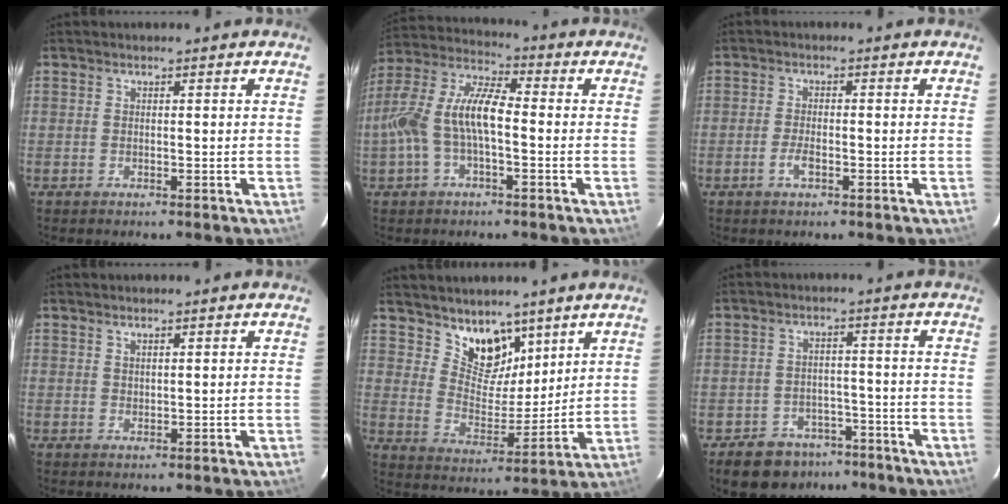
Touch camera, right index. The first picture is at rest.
{"total": 12.0, "force": [-2.2, 4.5, 11.0], "torque": [-0.231, 0.015, -0.045]}
{"total": 2.7, "force": [-1.3, 0.9, 2.2], "torque": [-0.051, -0.001, -0.027]}
{"total": 1.2, "force": [0.9, 0.5, 0.5], "torque": [-0.006, 0.001, 0.017]}
{"total": 9.6, "force": [6.8, 5.4, 3.9], "torque": [-0.060, -0.007, 0.128]}
{"total": 9.5, "force": [-6.6, 6.4, 2.5], "torque": [-0.063, 0.023, -0.081]}